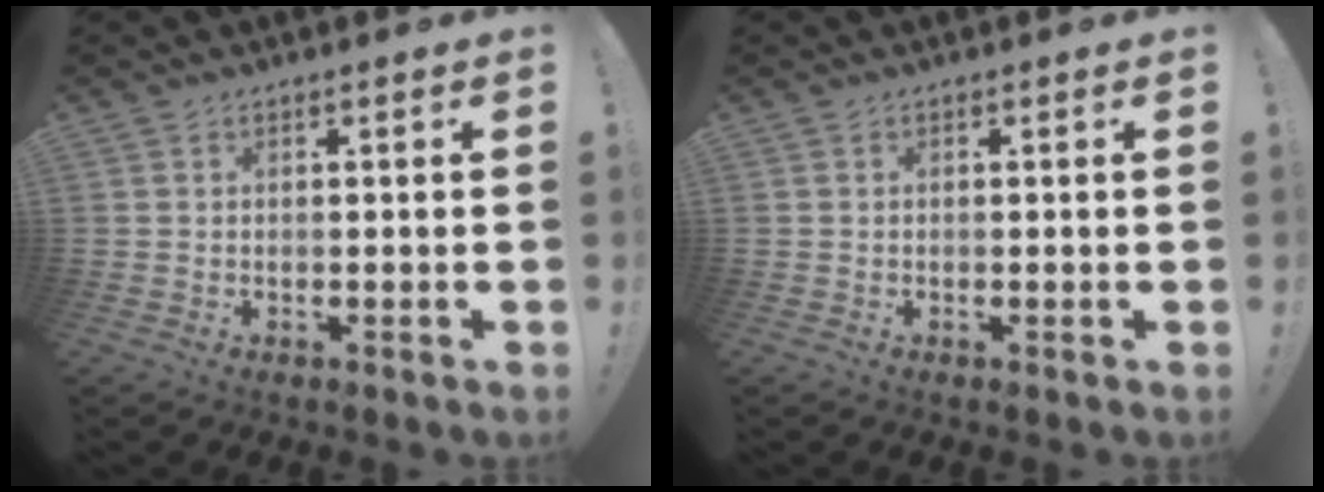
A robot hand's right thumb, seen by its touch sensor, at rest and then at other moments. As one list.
[{"total": 0.0}]